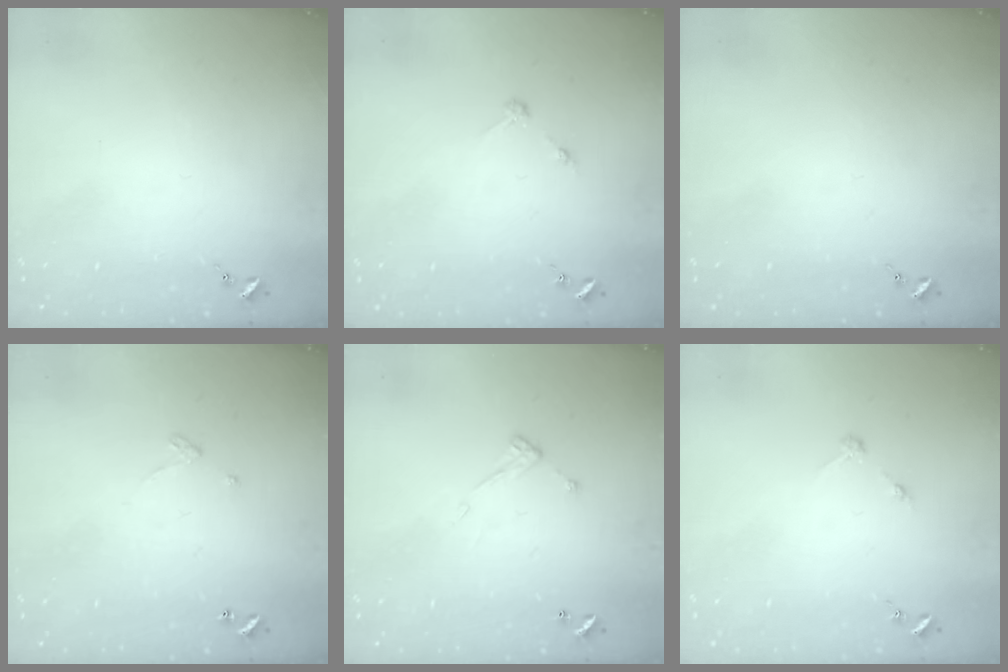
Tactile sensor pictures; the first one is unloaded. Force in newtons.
{"total": 2.7, "press": 2.7, "slide": 0.3}
{"total": 0.0}
{"total": 2.6, "press": 2.6, "slide": 0.2}
{"total": 7.3, "press": 7.3, "slide": 0.5}
{"total": 2.7, "press": 2.7, "slide": 0.3}